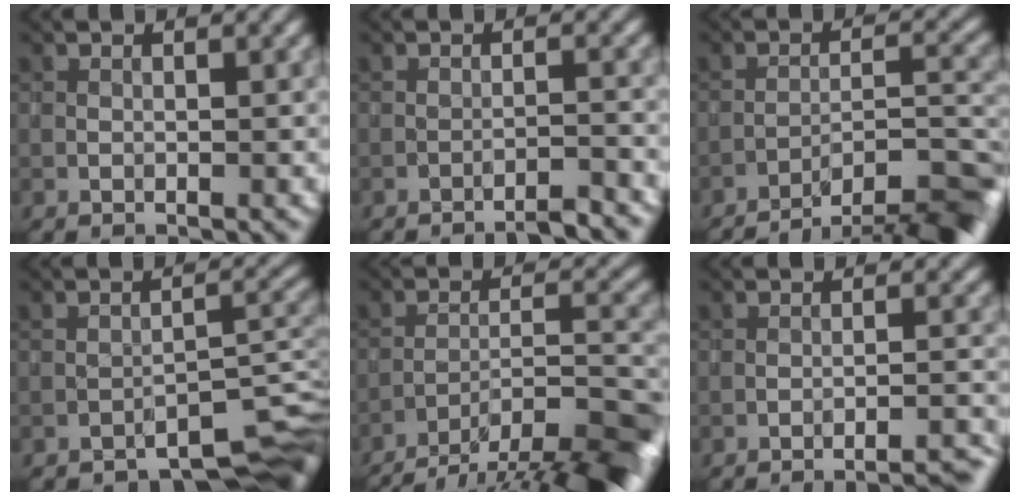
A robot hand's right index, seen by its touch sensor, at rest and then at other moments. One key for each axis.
{"total": 3.3, "fx": -3.1, "fy": 0.0, "fz": 1.2, "tx": -0.008, "ty": 0.011, "tz": -0.043}
{"total": 10.6, "fx": -9.2, "fy": 1.8, "fz": 5.0, "tx": -0.061, "ty": 0.011, "tz": -0.118}
{"total": 6.3, "fx": -5.3, "fy": 1.5, "fz": 3.0, "tx": -0.024, "ty": -0.006, "tz": -0.071}
{"total": 12.0, "fx": -10.0, "fy": 2.7, "fz": 5.9, "tx": -0.086, "ty": -0.002, "tz": -0.141}
{"total": 5.1, "fx": -4.7, "fy": 0.6, "fz": 1.7, "tx": -0.007, "ty": 0.021, "tz": -0.056}